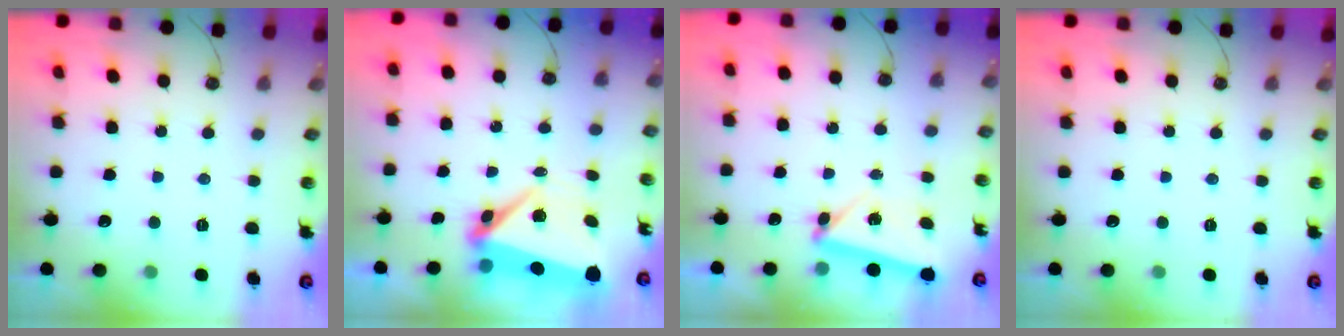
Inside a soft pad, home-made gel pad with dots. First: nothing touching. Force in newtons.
{"total": 7.5, "press": 7.2, "slide": 1.8}
{"total": 5.8, "press": 5.8, "slide": 0.3}
{"total": 0.0}